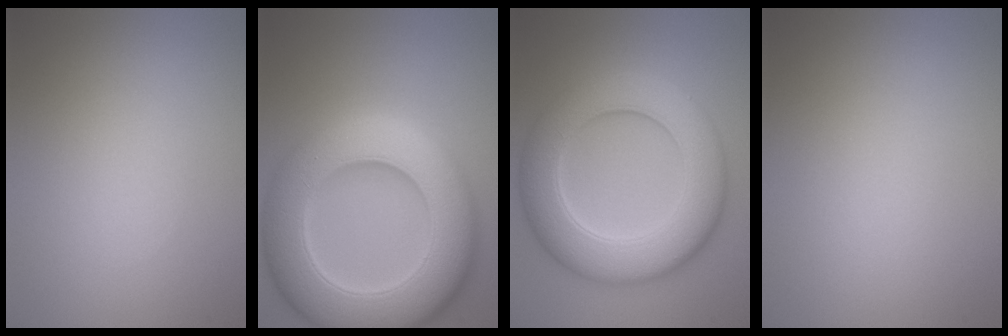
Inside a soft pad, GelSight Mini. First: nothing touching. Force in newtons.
{"total": 12.5, "press": 12.5, "slide": 0.7}
{"total": 9.5, "press": 9.5, "slide": 0.3}
{"total": 0.0}